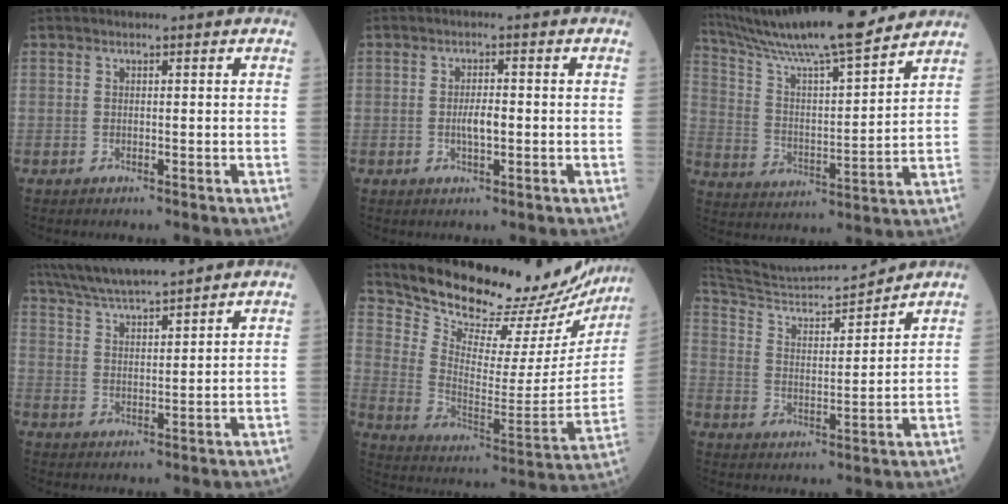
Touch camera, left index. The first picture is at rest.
{"total": 2.6, "force": [-0.6, 0.6, 2.5], "torque": [-0.047, -0.002, -0.011]}
{"total": 20.0, "force": [17.5, 1.0, 9.8], "torque": [-0.176, 0.010, 0.287]}
{"total": 11.8, "force": [10.5, 0.8, 5.3], "torque": [-0.095, 0.021, 0.181]}
{"total": 25.4, "force": [23.7, 6.5, 6.6], "torque": [-0.107, -0.090, 0.313]}
{"total": 12.7, "force": [12.4, -0.3, 2.8], "torque": [-0.061, 0.004, 0.221]}